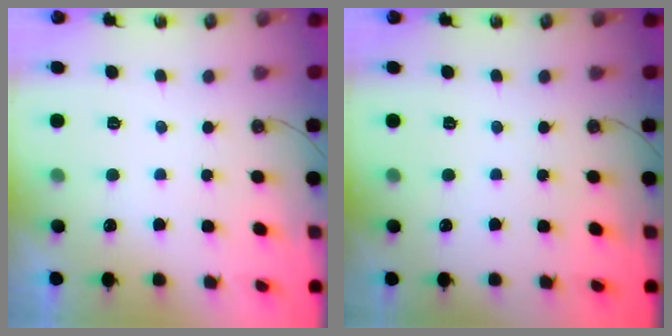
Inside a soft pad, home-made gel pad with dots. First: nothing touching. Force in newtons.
{"total": 0.0}